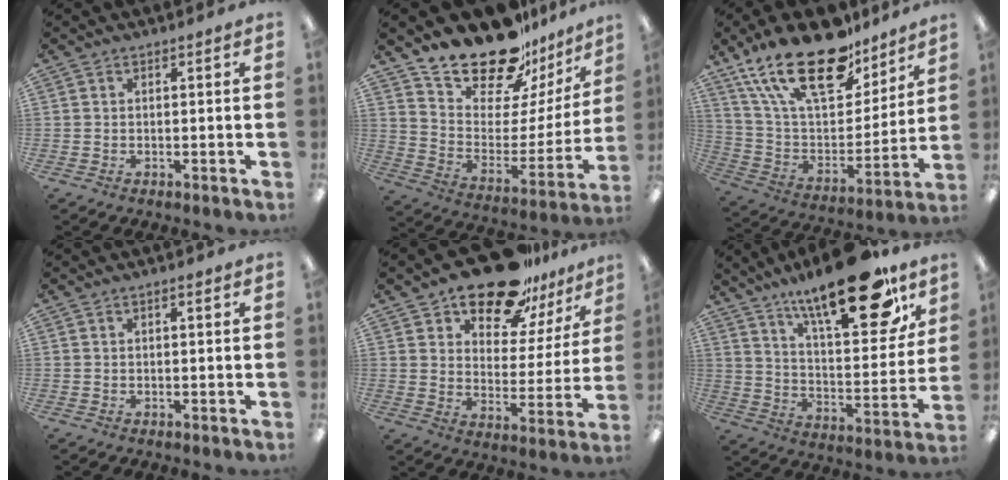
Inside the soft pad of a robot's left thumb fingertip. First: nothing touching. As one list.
[{"total": 20.4, "force": [18.0, 7.4, 6.0], "torque": [-0.104, -0.147, 0.316]}, {"total": 24.5, "force": [16.7, 10.8, 14.2], "torque": [-0.271, -0.100, 0.295]}, {"total": 0.9, "force": [0.4, 0.2, 0.7], "torque": [-0.015, 0.002, 0.007]}, {"total": 17.7, "force": [14.6, 7.4, 6.8], "torque": [-0.112, -0.102, 0.258]}, {"total": 24.8, "force": [17.1, 8.0, 16.1], "torque": [-0.236, -0.105, 0.275]}]